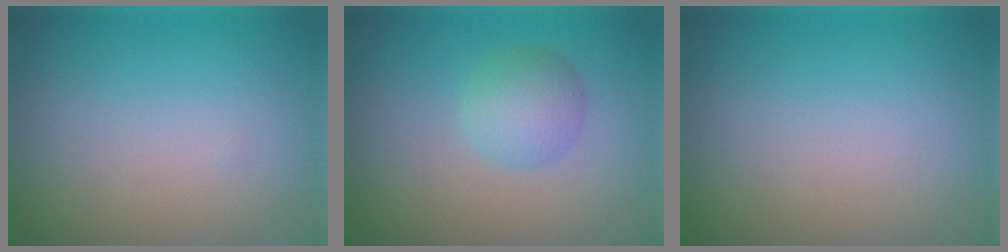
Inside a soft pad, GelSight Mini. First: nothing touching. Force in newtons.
{"total": 2.8, "press": 2.8, "slide": 0.1}
{"total": 0.0}